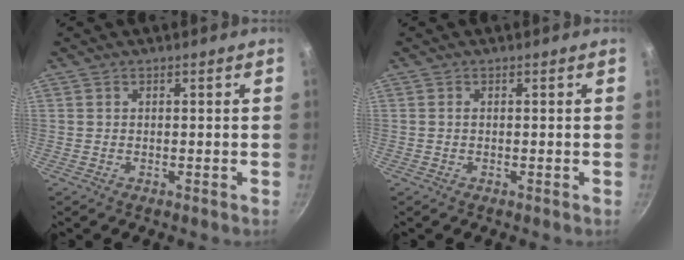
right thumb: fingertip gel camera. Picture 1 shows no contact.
{"total": 0.0}